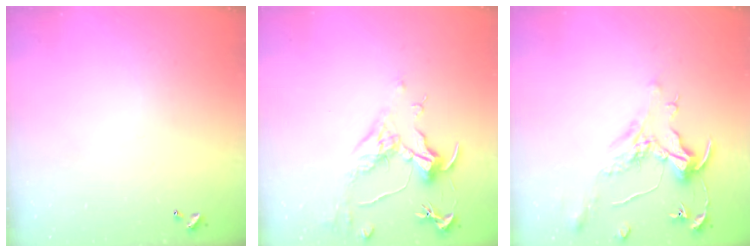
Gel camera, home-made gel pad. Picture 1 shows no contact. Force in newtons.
{"total": 1.6, "press": 1.4, "slide": 0.9}
{"total": 1.6, "press": 1.4, "slide": 0.7}